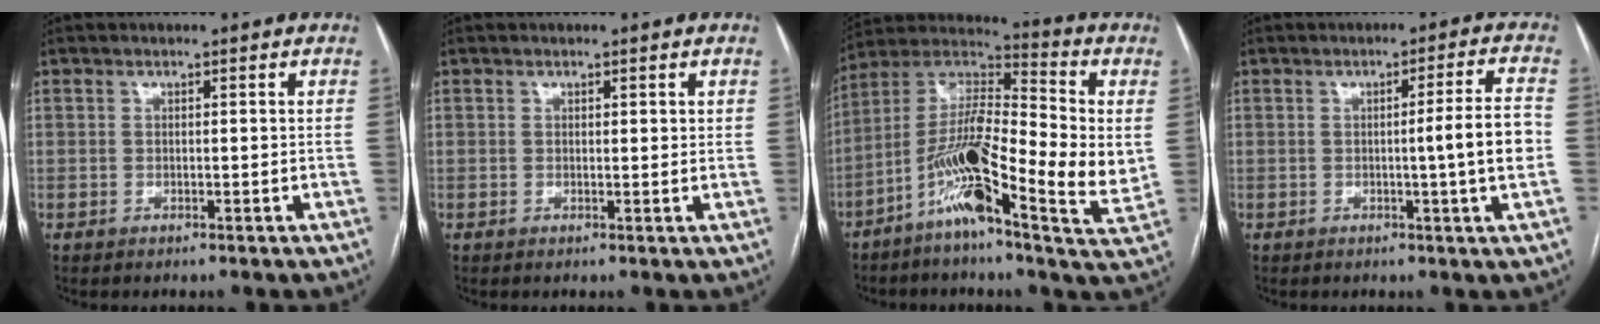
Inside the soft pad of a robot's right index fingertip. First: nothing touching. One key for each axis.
{"total": 1.1, "fx": 0.6, "fy": 0.4, "fz": 0.8, "tx": -0.012, "ty": 0.000, "tz": 0.007}
{"total": 17.9, "fx": -3.0, "fy": 3.6, "fz": 17.3, "tx": -0.309, "ty": 0.010, "tz": -0.066}
{"total": 6.8, "fx": -0.7, "fy": -1.0, "fz": 6.7, "tx": -0.091, "ty": 0.001, "tz": -0.012}